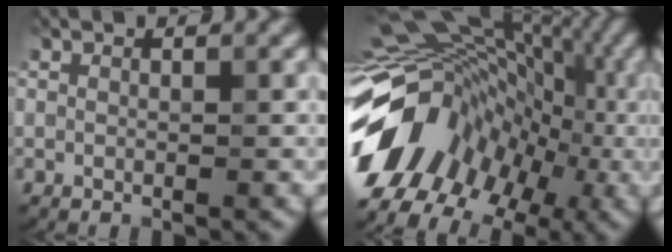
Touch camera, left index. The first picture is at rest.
{"total": 14.2, "force": [-3.6, 10.5, 8.9], "torque": [-0.162, 0.010, -0.068]}